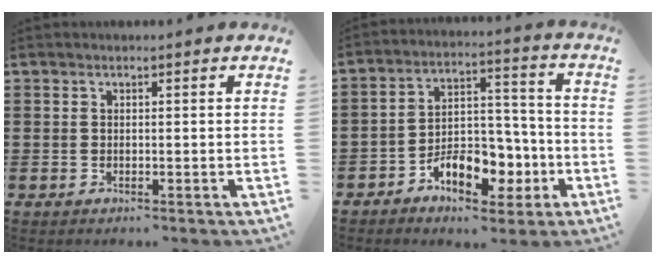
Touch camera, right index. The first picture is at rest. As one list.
[{"total": 9.2, "force": [-4.6, 5.7, 5.5], "torque": [-0.086, 0.027, -0.078]}]